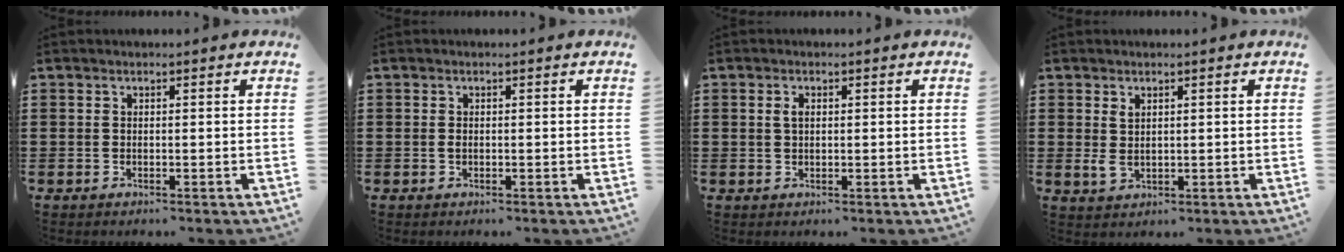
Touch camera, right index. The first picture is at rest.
{"total": 0.5, "force": [-0.1, 0.2, 0.5], "torque": [-0.012, -0.003, -0.001]}
{"total": 1.5, "force": [0.4, 0.8, 1.2], "torque": [-0.026, 0.007, 0.005]}
{"total": 1.8, "force": [0.6, 1.1, 1.3], "torque": [-0.027, 0.001, 0.012]}